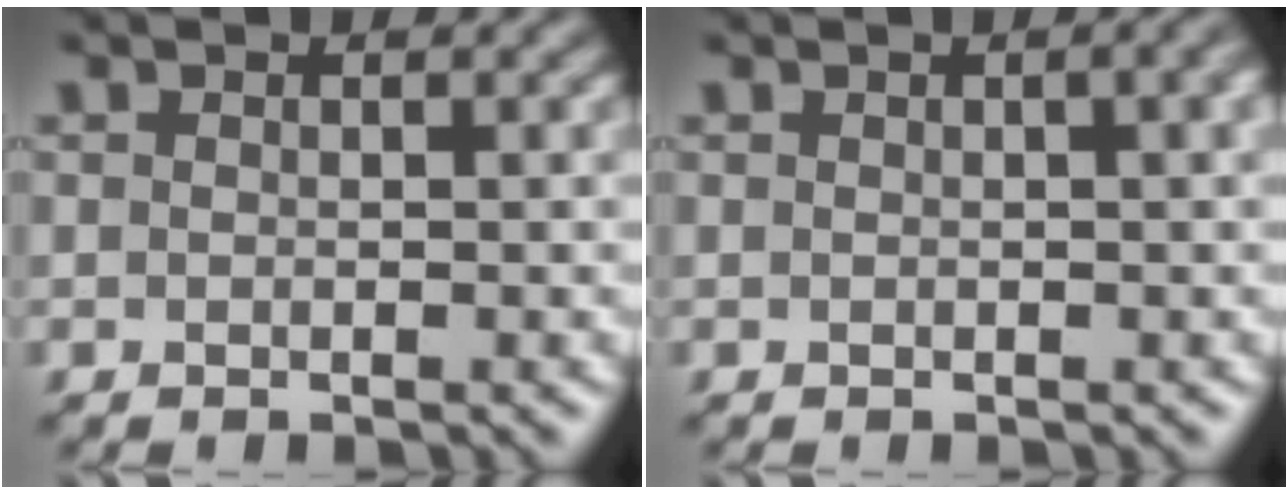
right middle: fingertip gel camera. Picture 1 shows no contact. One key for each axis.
{"total": 4.0, "fx": 1.3, "fy": 1.7, "fz": 3.4, "tx": -0.022, "ty": 0.014, "tz": 0.007}